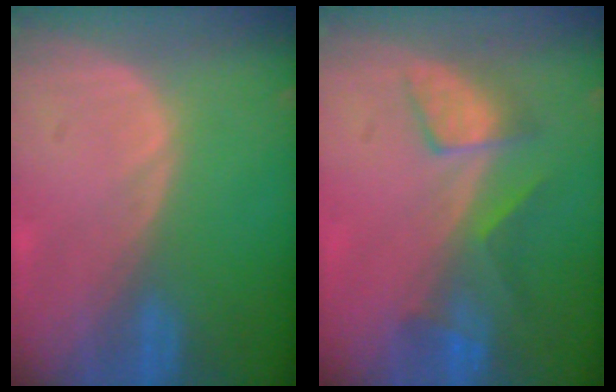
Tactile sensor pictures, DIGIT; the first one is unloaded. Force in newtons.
{"total": 5.2, "press": 5.0, "slide": 1.2}